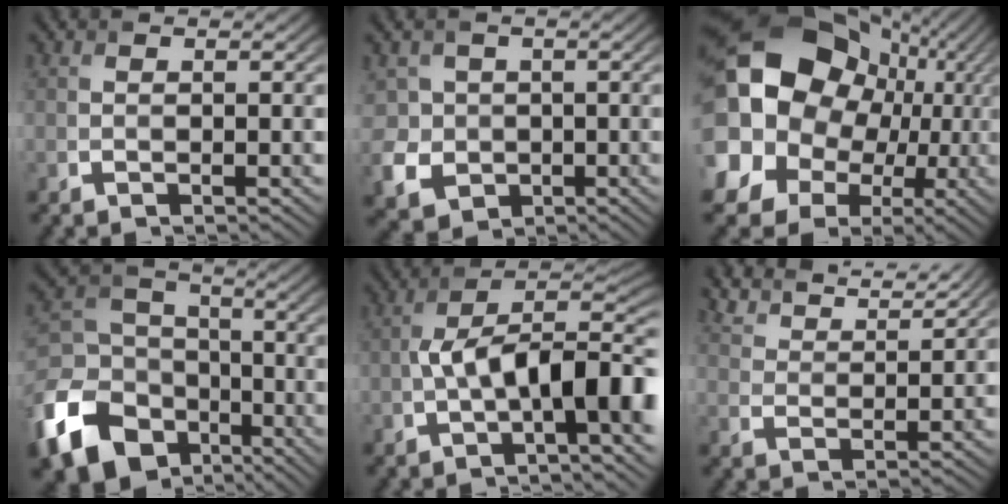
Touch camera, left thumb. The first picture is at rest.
{"total": 5.3, "force": [-0.6, 5.2, 1.0], "torque": [-0.044, -0.016, -0.029]}
{"total": 22.4, "force": [3.7, 19.3, 10.8], "torque": [-0.281, -0.005, 0.059]}
{"total": 15.9, "force": [-7.9, 11.6, 7.4], "torque": [-0.234, -0.047, -0.152]}
{"total": 11.3, "force": [-1.9, 4.6, 10.2], "torque": [-0.159, 0.007, -0.038]}
{"total": 6.5, "force": [6.1, 1.2, 1.9], "torque": [-0.052, 0.001, 0.112]}